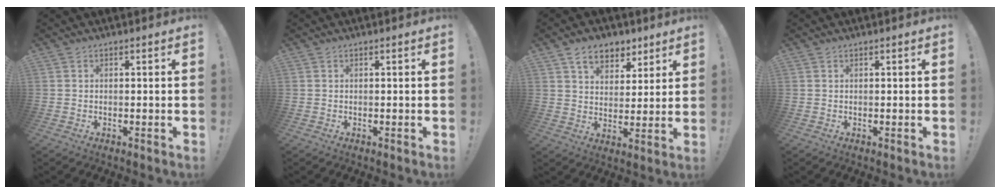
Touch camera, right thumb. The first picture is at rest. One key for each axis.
{"total": 0.0}
{"total": 9.4, "fx": 5.8, "fy": 6.1, "fz": 4.1, "tx": -0.055, "ty": -0.029, "tz": 0.110}
{"total": 0.0}